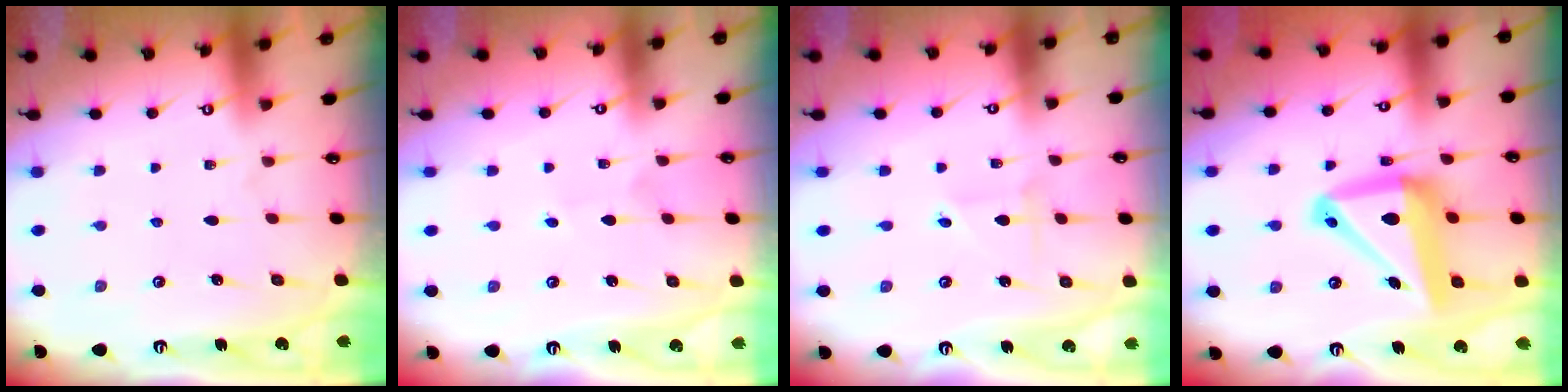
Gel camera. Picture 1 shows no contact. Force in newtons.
{"total": 2.2, "press": 2.1, "slide": 0.2}
{"total": 0.7, "press": 0.7, "slide": 0.0}
{"total": 15.9, "press": 15.8, "slide": 2.3}